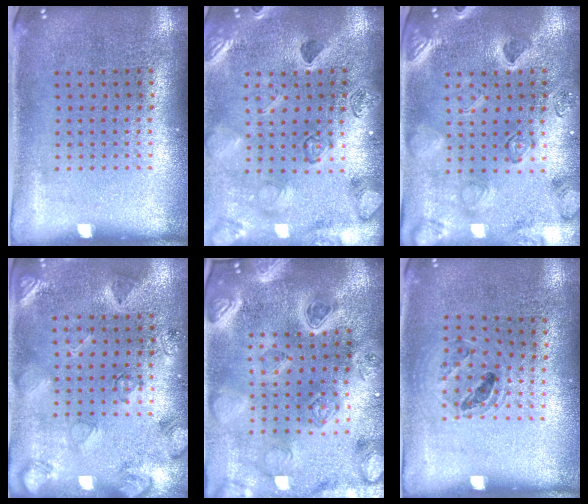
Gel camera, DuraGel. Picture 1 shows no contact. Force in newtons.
{"total": 2.4, "press": 2.4, "slide": 0.3}
{"total": 2.5, "press": 2.4, "slide": 0.6}
{"total": 2.5, "press": 1.8, "slide": 1.8}
{"total": 5.1, "press": 4.3, "slide": 2.8}
{"total": 0.9, "press": 0.9, "slide": 0.1}